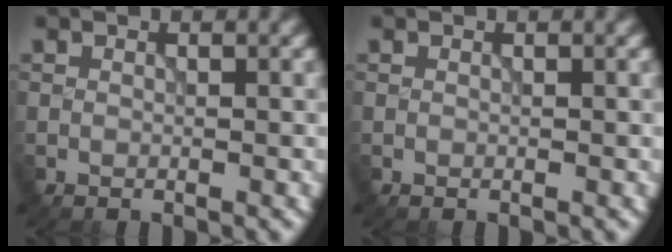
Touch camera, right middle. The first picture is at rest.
{"total": 0.0}